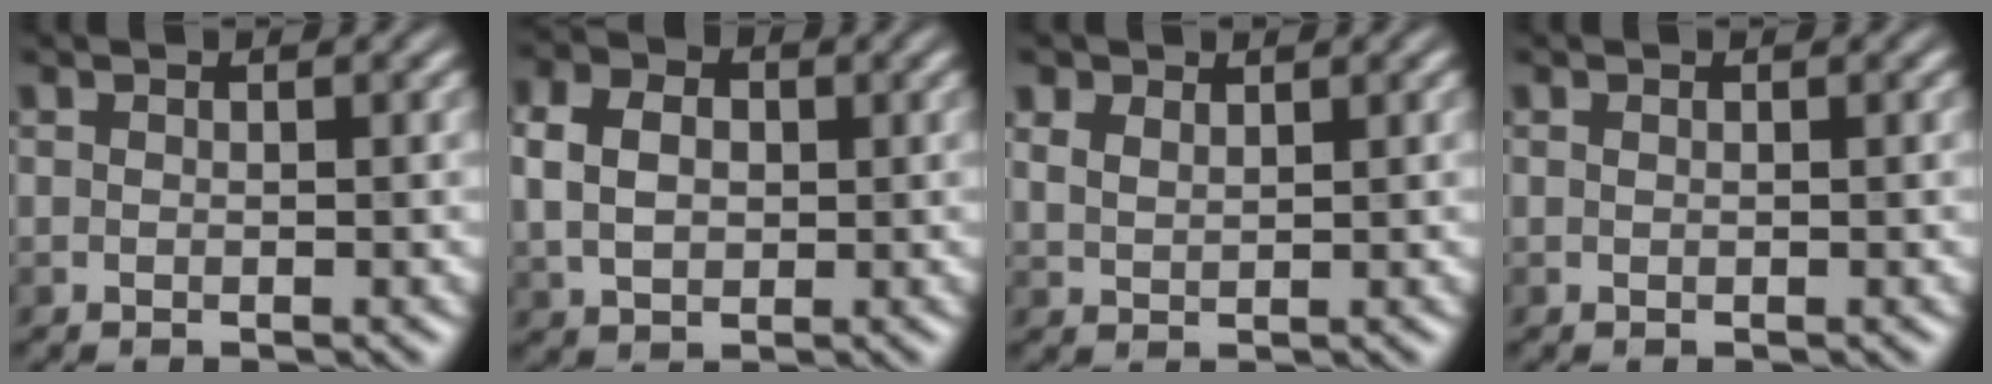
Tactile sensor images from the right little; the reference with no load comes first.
{"total": 5.3, "force": [0.6, 4.0, 3.4], "torque": [-0.074, 0.020, -0.003]}
{"total": 3.0, "force": [1.9, 1.8, 1.5], "torque": [-0.041, 0.006, 0.030]}
{"total": 0.0}